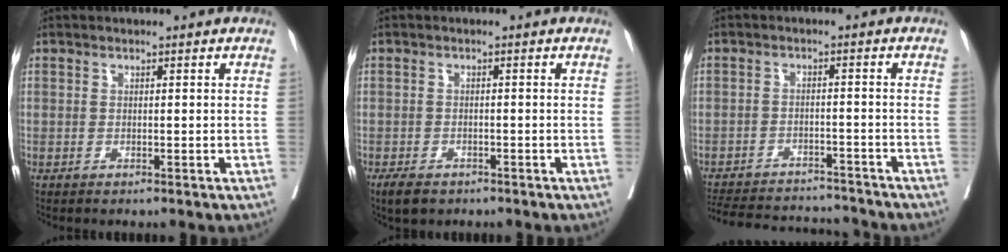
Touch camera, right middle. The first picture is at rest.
{"total": 3.2, "force": [-2.3, 1.7, 1.4], "torque": [-0.026, -0.003, -0.031]}
{"total": 15.4, "force": [-14.5, 2.7, 4.3], "torque": [-0.099, -0.002, -0.201]}